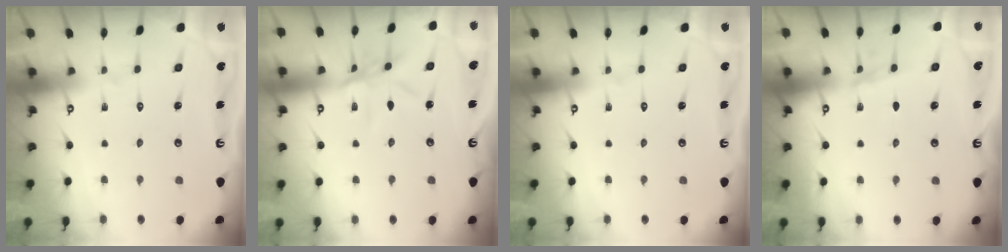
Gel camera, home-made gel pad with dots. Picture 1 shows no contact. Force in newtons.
{"total": 7.5, "press": 7.5, "slide": 0.4}
{"total": 0.0}
{"total": 3.1, "press": 3.1, "slide": 0.4}